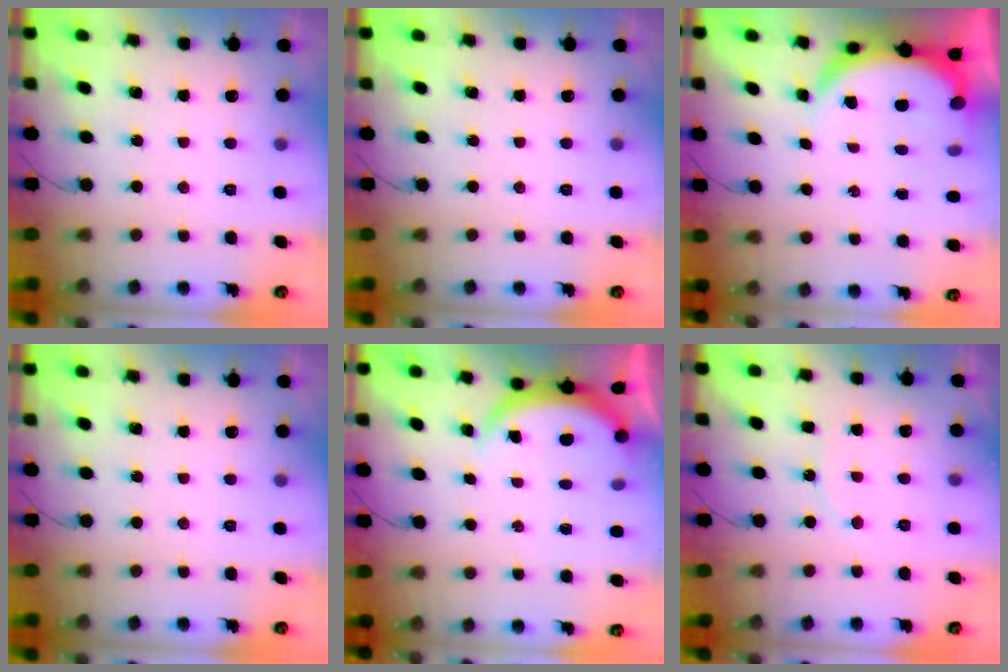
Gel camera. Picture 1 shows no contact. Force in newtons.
{"total": 0.0}
{"total": 7.1, "press": 7.1, "slide": 0.9}
{"total": 0.0}
{"total": 3.9, "press": 3.9, "slide": 0.3}
{"total": 6.4, "press": 6.4, "slide": 0.2}